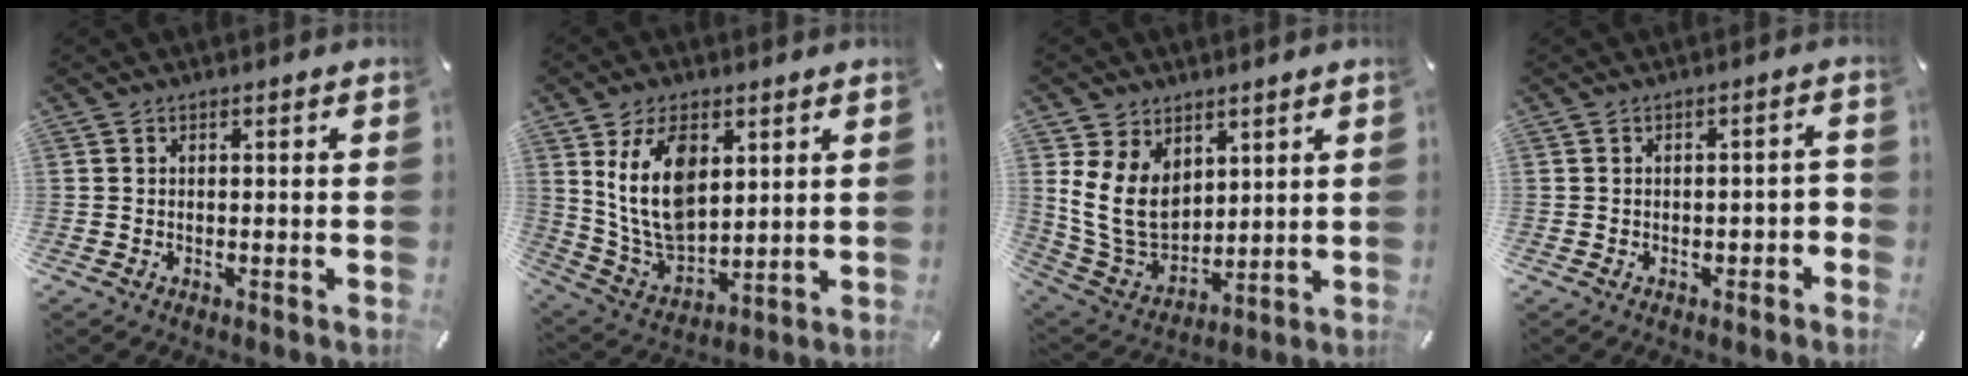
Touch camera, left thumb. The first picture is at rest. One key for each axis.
{"total": 15.4, "fx": 5.4, "fy": 9.3, "fz": 11.1, "tx": -0.230, "ty": -0.016, "tz": 0.096}
{"total": 13.4, "fx": 3.7, "fy": 10.5, "fz": 7.4, "tx": -0.170, "ty": -0.023, "tz": 0.073}
{"total": 2.3, "fx": -1.4, "fy": 1.3, "fz": 1.3, "tx": -0.021, "ty": 0.008, "tz": -0.028}